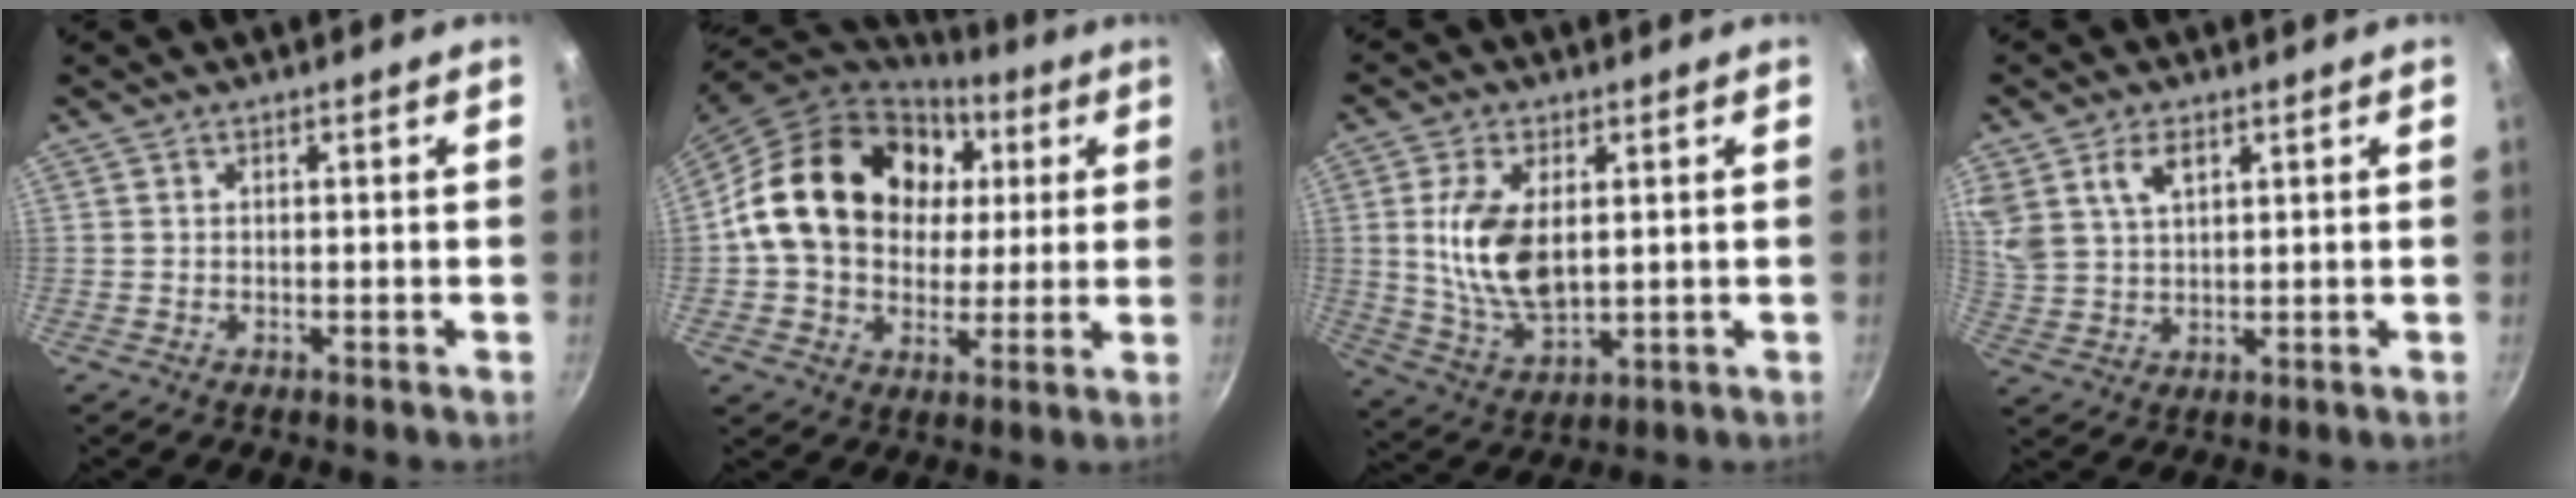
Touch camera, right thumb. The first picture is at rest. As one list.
[{"total": 22.2, "force": [4.7, 17.3, 13.0], "torque": [-0.203, 0.015, 0.078]}, {"total": 12.4, "force": [1.9, 6.7, 10.2], "torque": [-0.189, -0.015, 0.044]}, {"total": 8.3, "force": [4.2, 5.0, 5.1], "torque": [-0.088, -0.009, 0.087]}]